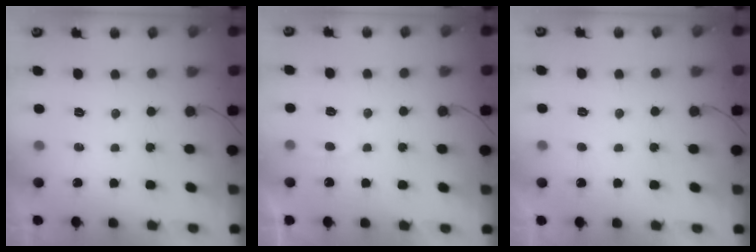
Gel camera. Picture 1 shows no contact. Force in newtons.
{"total": 2.9, "press": 2.8, "slide": 0.3}
{"total": 1.5, "press": 1.5, "slide": 0.2}